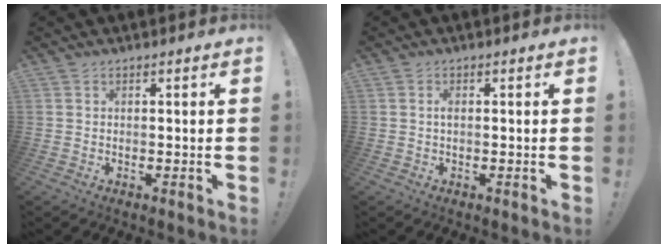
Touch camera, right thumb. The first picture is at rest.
{"total": 1.0, "force": [-0.2, 0.1, 1.0], "torque": [-0.023, 0.003, -0.004]}